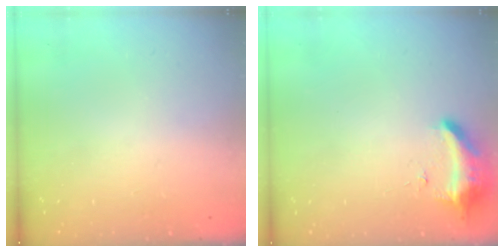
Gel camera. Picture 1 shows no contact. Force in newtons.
{"total": 8.9, "press": 8.8, "slide": 1.6}